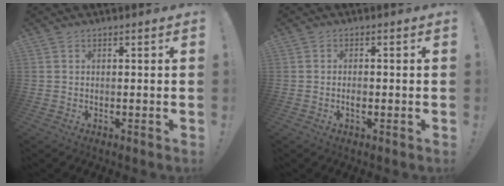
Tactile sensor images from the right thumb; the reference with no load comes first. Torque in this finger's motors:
{"motor_torque": [-0.06, -0.04, 0.00, 0.00, 0.00]}